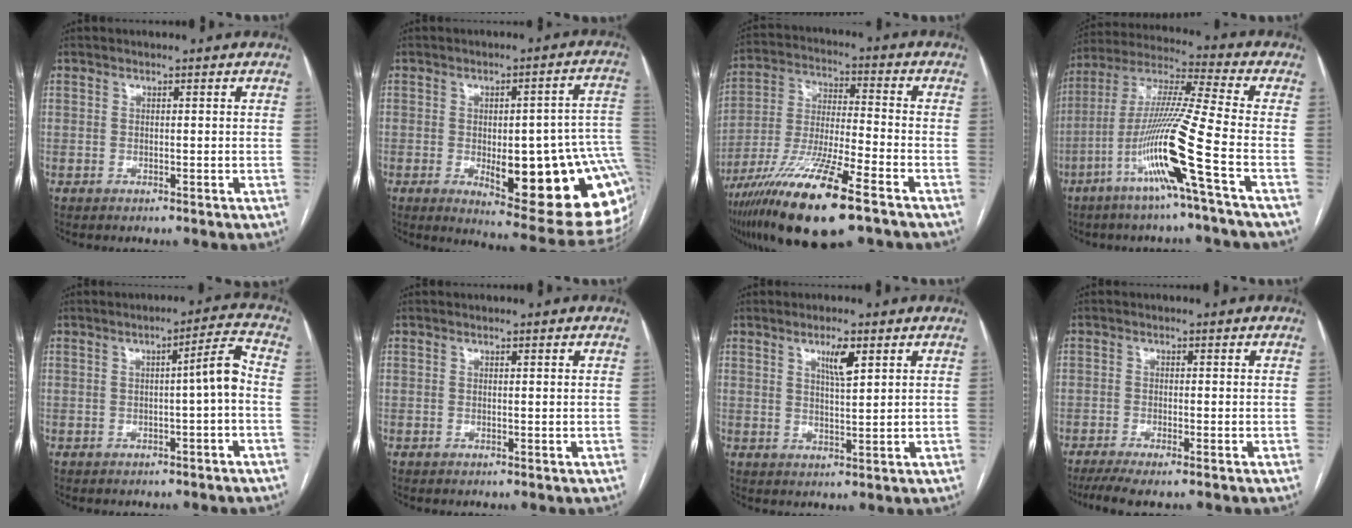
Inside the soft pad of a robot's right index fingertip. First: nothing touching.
{"total": 23.0, "force": [-5.0, 6.2, 21.6], "torque": [-0.172, 0.013, -0.045]}
{"total": 18.2, "force": [-11.2, 2.1, 14.2], "torque": [-0.281, -0.043, -0.202]}
{"total": 15.5, "force": [-6.4, -2.0, 14.0], "torque": [-0.278, -0.011, -0.125]}
{"total": 4.5, "force": [-0.6, -0.1, 4.5], "torque": [-0.062, 0.013, -0.009]}
{"total": 0.0}
{"total": 3.9, "force": [2.1, 0.6, 3.3], "torque": [-0.058, -0.004, 0.037]}
{"total": 5.5, "force": [-4.0, 0.5, 3.6], "torque": [-0.060, -0.013, -0.067]}